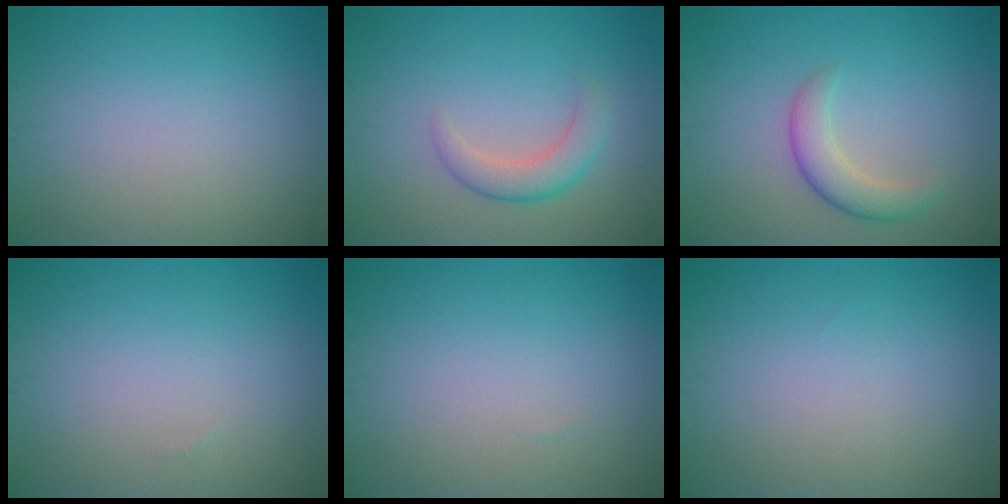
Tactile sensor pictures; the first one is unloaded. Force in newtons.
{"total": 2.1, "press": 2.0, "slide": 0.2}
{"total": 3.0, "press": 3.0, "slide": 0.2}
{"total": 0.0}
{"total": 0.0}
{"total": 0.0}